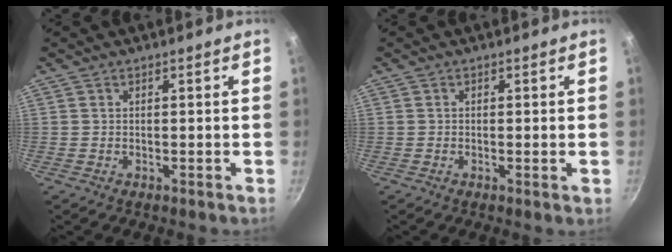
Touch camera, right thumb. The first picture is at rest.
{"total": 0.9, "force": [-0.2, 0.0, 0.8], "torque": [-0.014, -0.002, -0.005]}